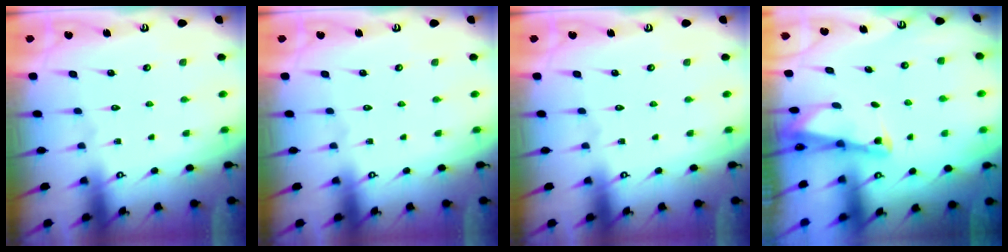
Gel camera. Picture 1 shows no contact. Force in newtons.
{"total": 0.0}
{"total": 0.0}
{"total": 2.0, "press": 2.0, "slide": 0.2}